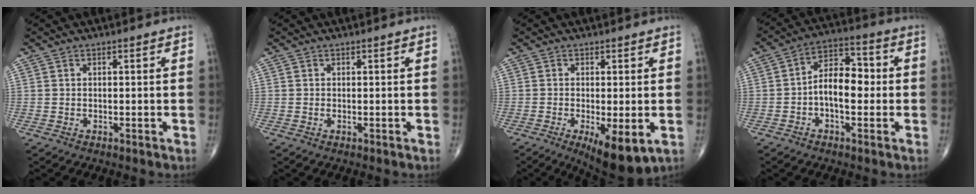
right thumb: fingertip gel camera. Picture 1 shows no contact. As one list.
[{"total": 0.0}, {"total": 9.3, "force": [-3.0, 3.0, 8.3], "torque": [-0.123, -0.020, -0.041]}, {"total": 9.6, "force": [-0.9, 5.4, 7.8], "torque": [-0.109, 0.034, -0.026]}]